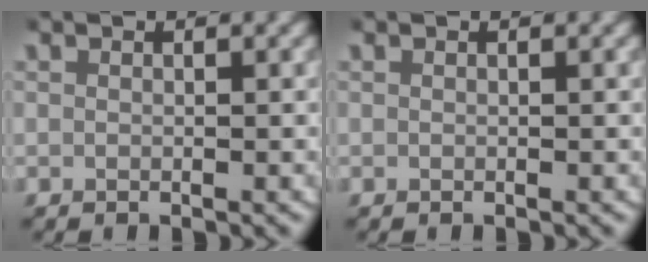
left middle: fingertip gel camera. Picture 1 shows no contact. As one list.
[{"total": 0.0}]